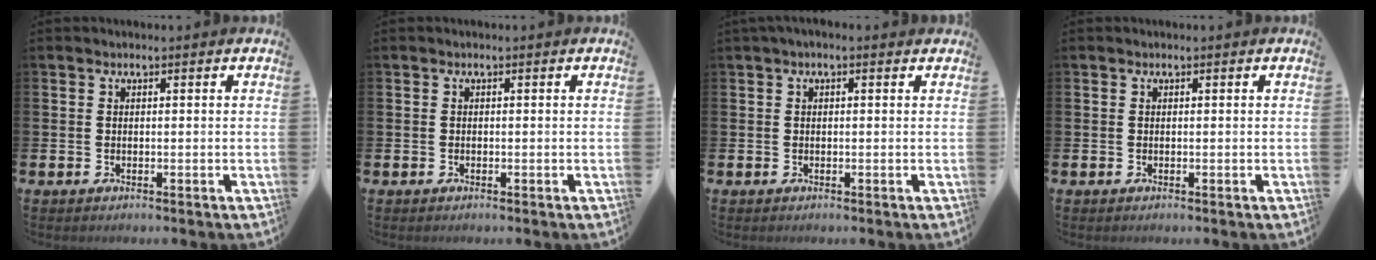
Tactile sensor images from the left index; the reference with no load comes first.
{"total": 0.0}
{"total": 0.6, "force": [0.0, 0.1, 0.6], "torque": [-0.004, 0.001, -0.002]}
{"total": 0.0}